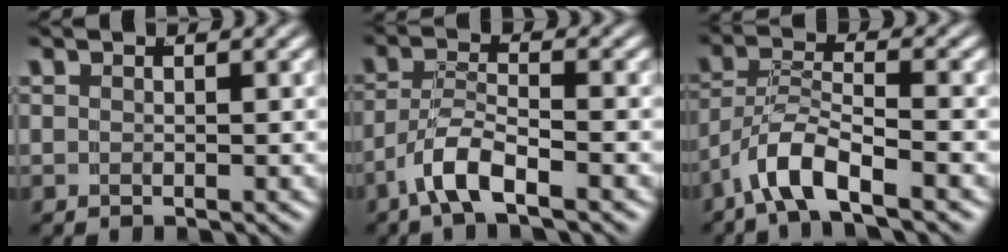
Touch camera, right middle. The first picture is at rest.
{"total": 3.6, "force": [-2.4, 0.9, 2.6], "torque": [-0.053, -0.011, -0.037]}
{"total": 4.2, "force": [-2.7, 1.4, 2.9], "torque": [-0.071, -0.017, -0.038]}